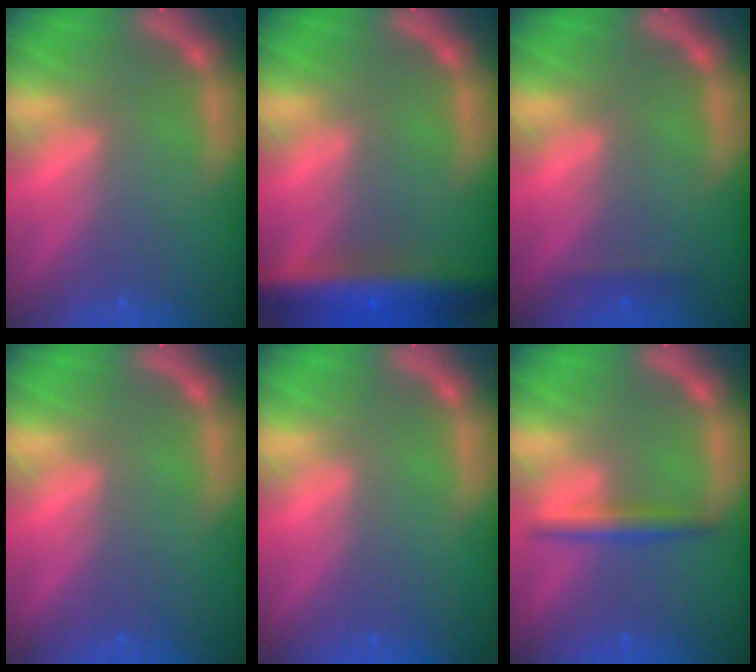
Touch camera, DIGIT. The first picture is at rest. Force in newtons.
{"total": 8.6}
{"total": 0.9}
{"total": 0.0}
{"total": 0.0}
{"total": 2.4}